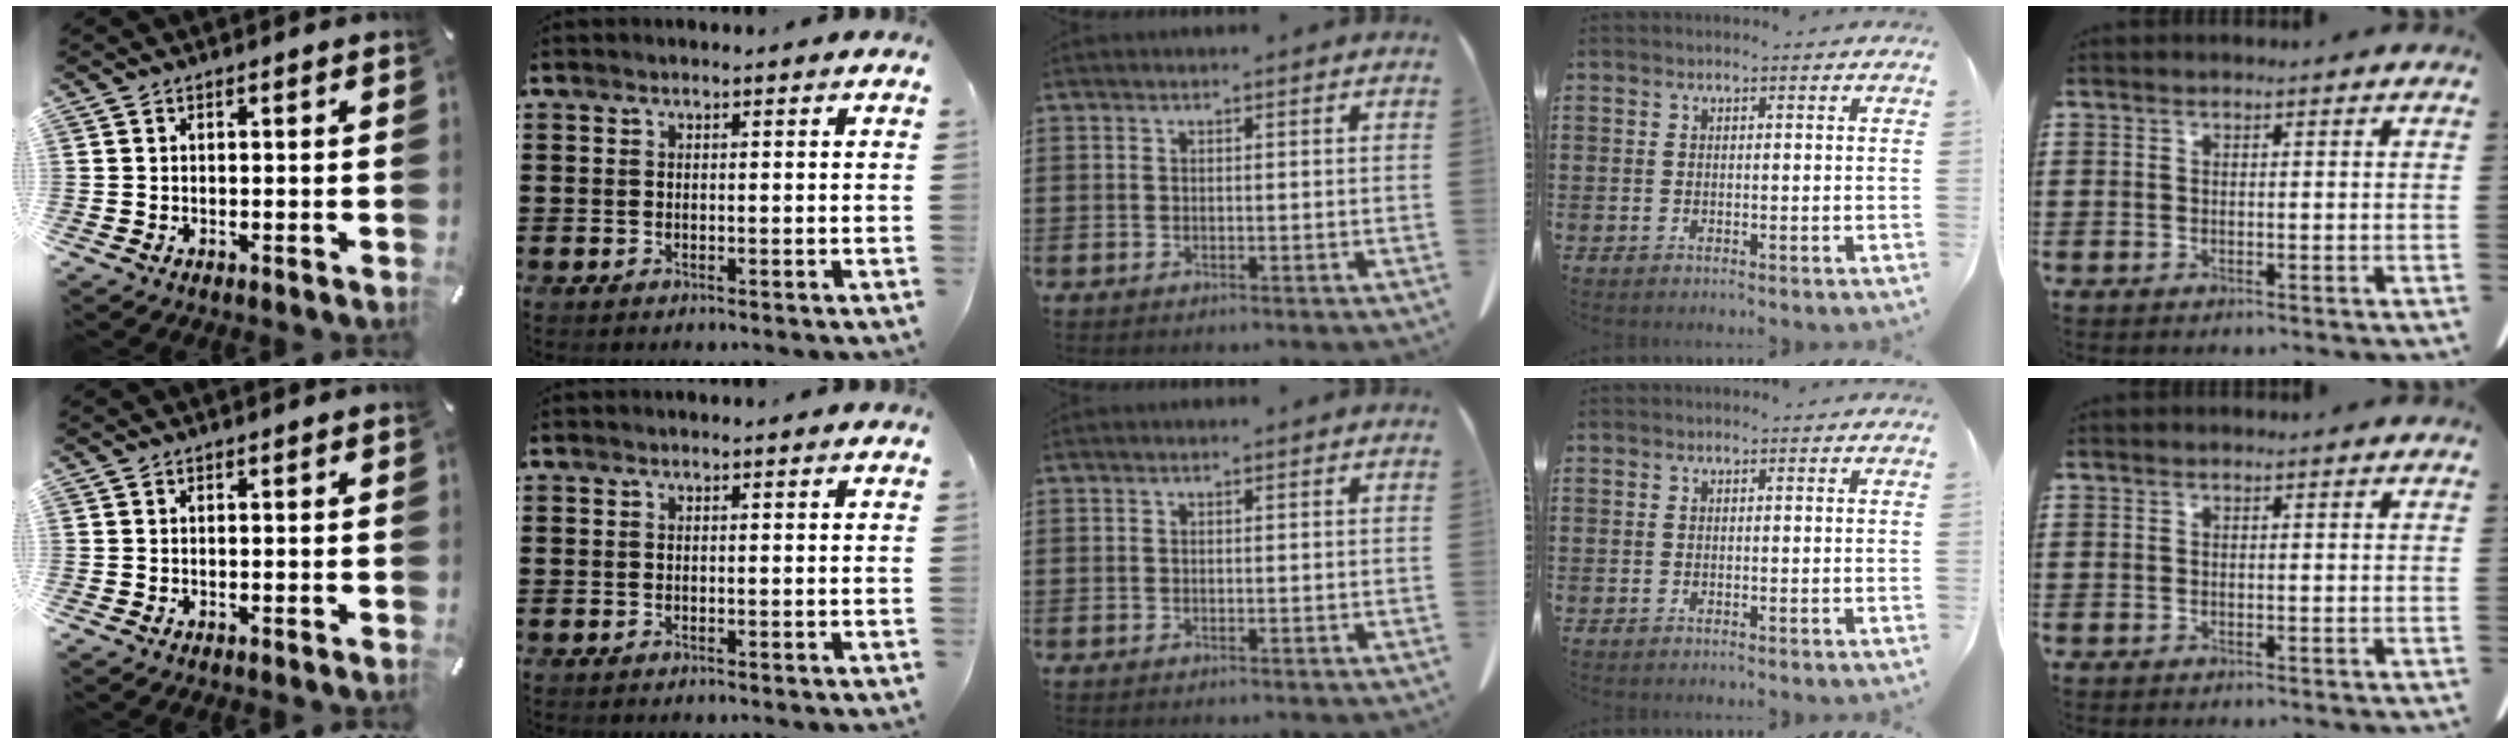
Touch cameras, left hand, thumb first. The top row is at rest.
{}